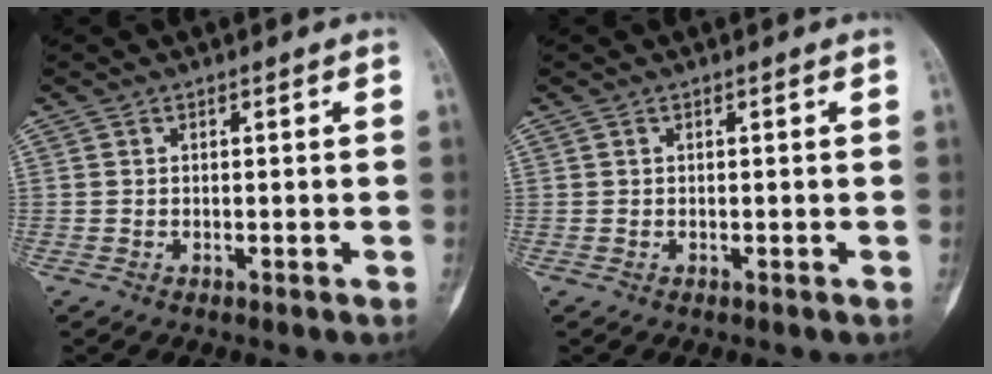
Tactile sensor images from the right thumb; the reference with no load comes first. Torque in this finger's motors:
{"motor_torque": [-0.03, -0.03, 0.12, 0.18, 0.01]}